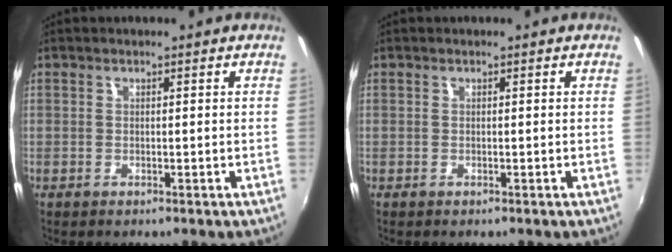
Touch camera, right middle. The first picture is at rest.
{"total": 0.0}